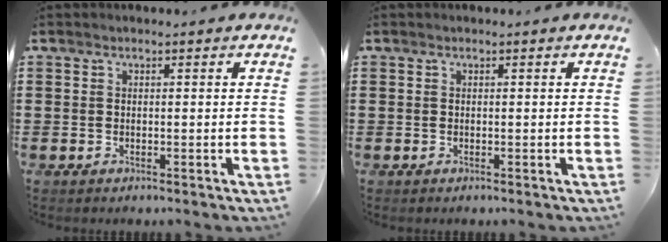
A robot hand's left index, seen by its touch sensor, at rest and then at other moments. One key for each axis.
{"total": 0.0}